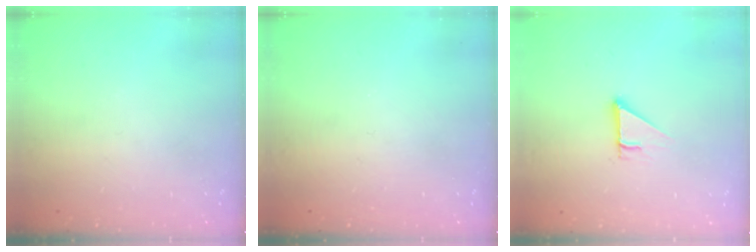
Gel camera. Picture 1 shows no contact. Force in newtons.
{"total": 0.0}
{"total": 2.5, "press": 2.5, "slide": 0.1}